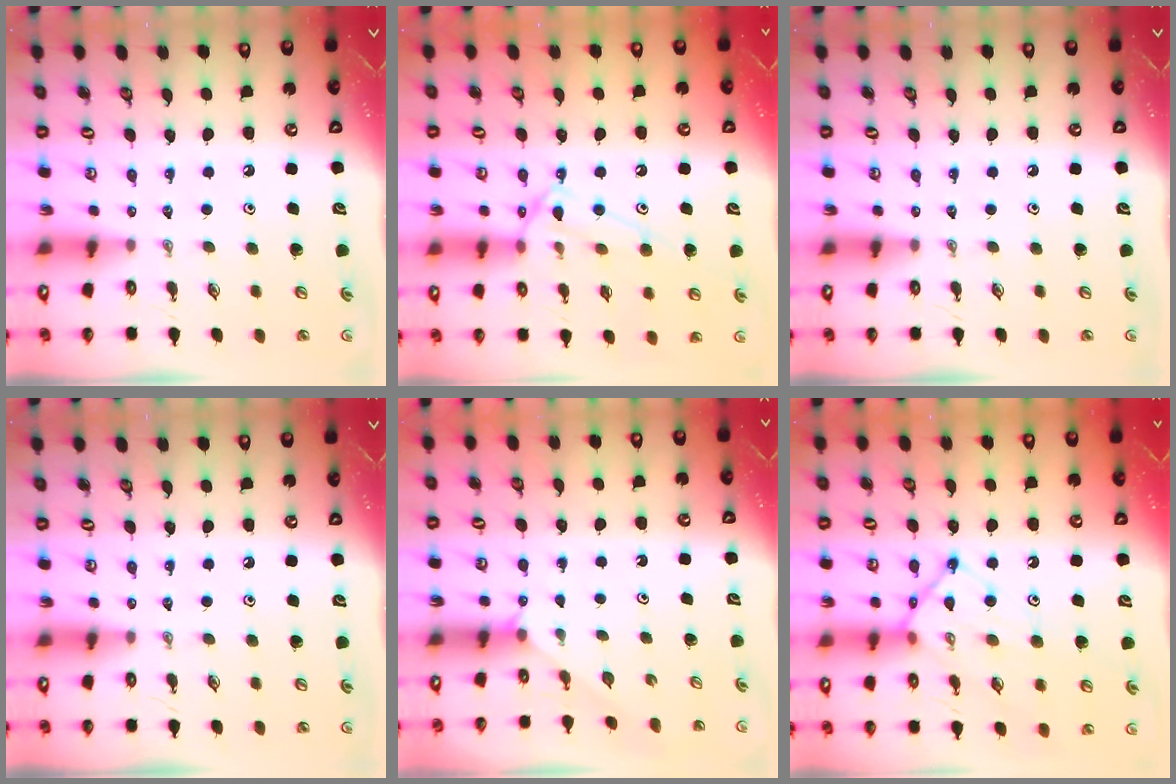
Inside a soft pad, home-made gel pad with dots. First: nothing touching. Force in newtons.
{"total": 13.9, "press": 13.9, "slide": 0.9}
{"total": 0.0}
{"total": 0.0}
{"total": 2.7, "press": 2.7, "slide": 0.3}
{"total": 13.9, "press": 13.9, "slide": 1.4}